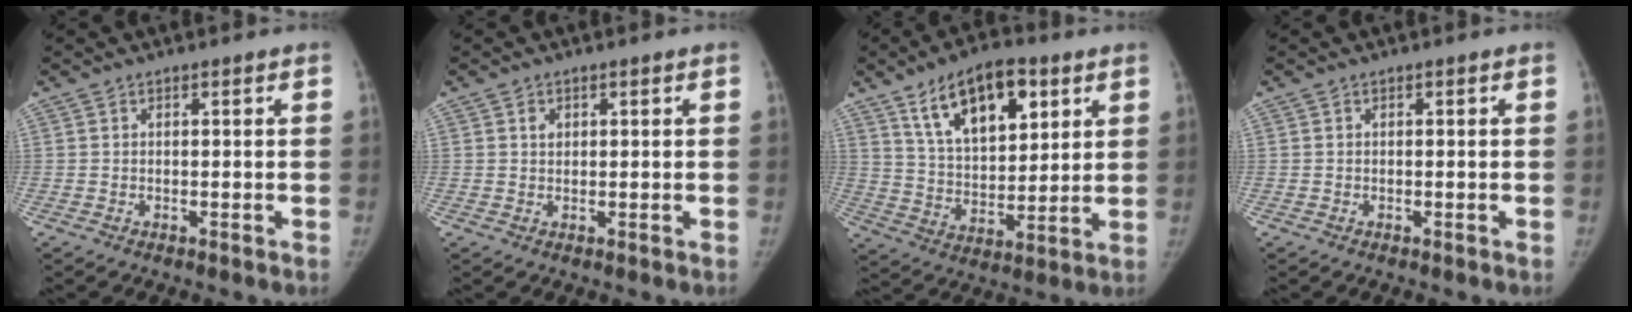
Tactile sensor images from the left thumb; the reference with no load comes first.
{"total": 1.4, "force": [0.6, 1.1, 0.6], "torque": [-0.003, -0.002, 0.008]}
{"total": 16.3, "force": [8.2, 8.4, 11.3], "torque": [-0.141, -0.032, 0.145]}
{"total": 0.0}